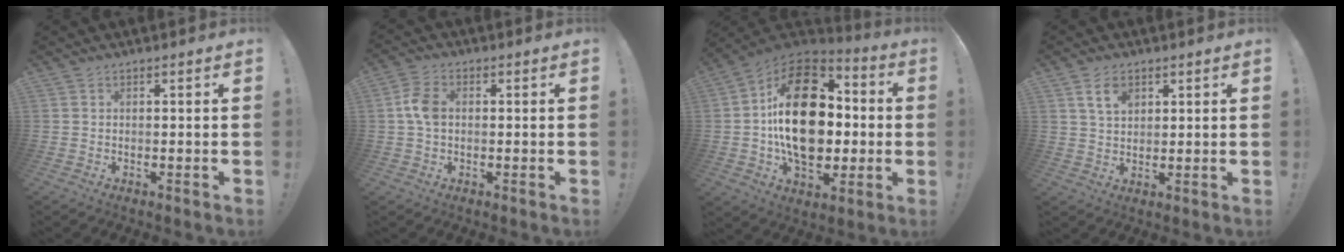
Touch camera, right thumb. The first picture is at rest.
{"total": 6.7, "force": [0.4, 4.4, 5.0], "torque": [-0.093, 0.007, 0.009]}
{"total": 27.1, "force": [0.9, 17.9, 20.3], "torque": [-0.348, 0.009, 0.023]}
{"total": 6.3, "force": [3.0, 4.0, 3.9], "torque": [-0.062, -0.006, 0.057]}